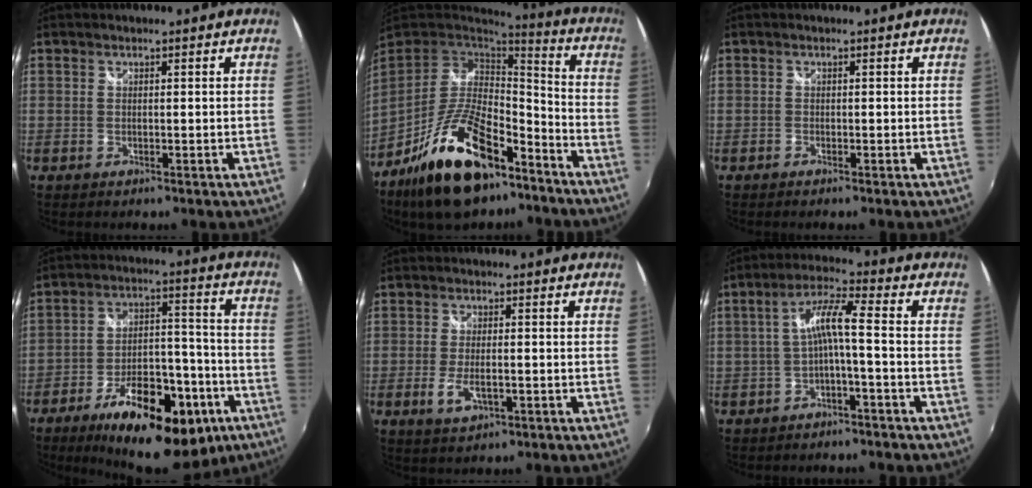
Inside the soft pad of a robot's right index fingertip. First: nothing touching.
{"total": 21.9, "force": [-13.4, 9.3, 14.6], "torque": [-0.276, -0.007, -0.219]}
{"total": 0.7, "force": [-0.6, 0.3, 0.2], "torque": [-0.006, -0.002, -0.013]}
{"total": 23.6, "force": [-13.7, 10.6, 15.9], "torque": [-0.253, 0.010, -0.187]}
{"total": 4.7, "force": [-1.7, 2.0, 3.8], "torque": [-0.083, -0.009, -0.028]}
{"total": 6.2, "force": [-1.9, 0.3, 5.9], "torque": [-0.129, 0.015, -0.030]}